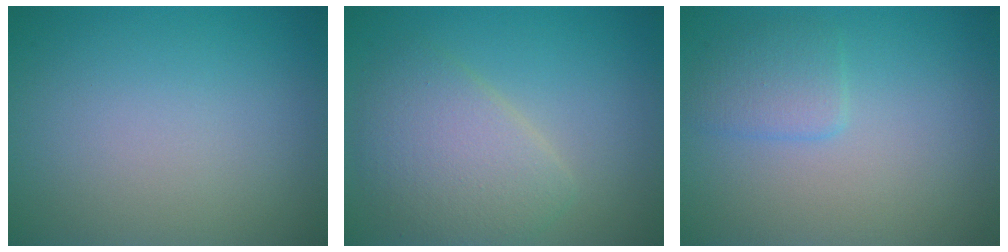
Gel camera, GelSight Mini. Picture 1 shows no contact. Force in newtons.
{"total": 4.6, "press": 4.6, "slide": 0.3}
{"total": 2.0, "press": 2.0, "slide": 0.1}